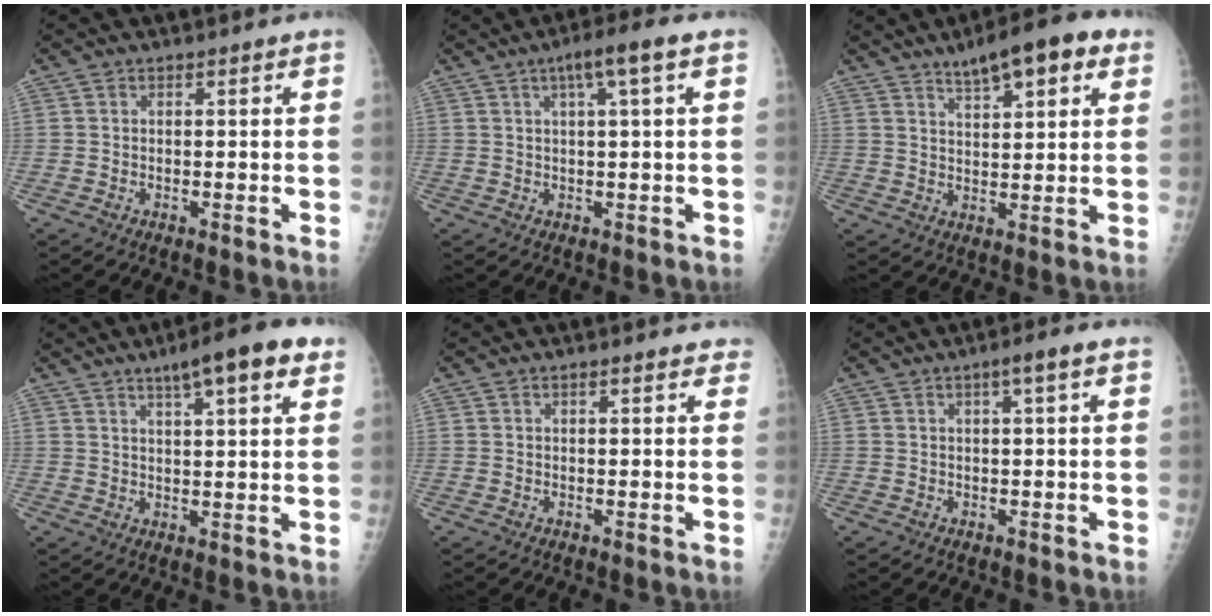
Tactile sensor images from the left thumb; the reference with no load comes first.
{"total": 5.5, "force": [2.2, 0.1, 5.0], "torque": [-0.088, 0.012, 0.037]}
{"total": 11.0, "force": [6.4, 3.6, 8.1], "torque": [-0.096, -0.009, 0.092]}
{"total": 10.6, "force": [6.2, 2.2, 8.4], "torque": [-0.108, -0.010, 0.085]}
{"total": 2.1, "force": [1.5, 0.8, 1.3], "torque": [-0.002, 0.002, 0.013]}
{"total": 2.8, "force": [1.1, 0.1, 2.5], "torque": [-0.046, 0.006, 0.018]}